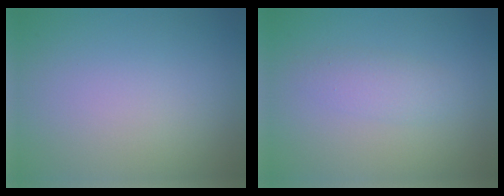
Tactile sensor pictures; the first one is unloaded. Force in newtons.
{"total": 1.7, "press": 1.7, "slide": 0.0}